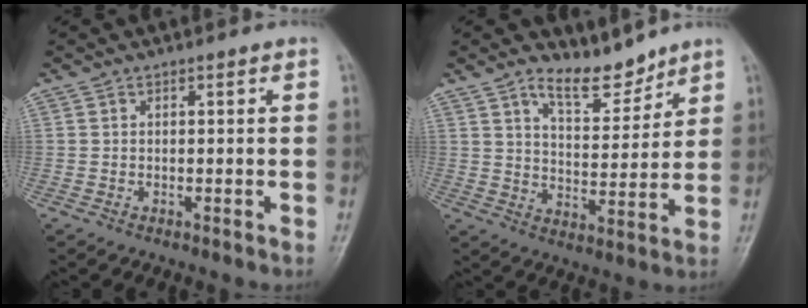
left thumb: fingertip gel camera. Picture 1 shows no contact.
{"total": 7.8, "force": [6.5, 3.1, 3.1], "torque": [-0.028, -0.057, 0.119]}